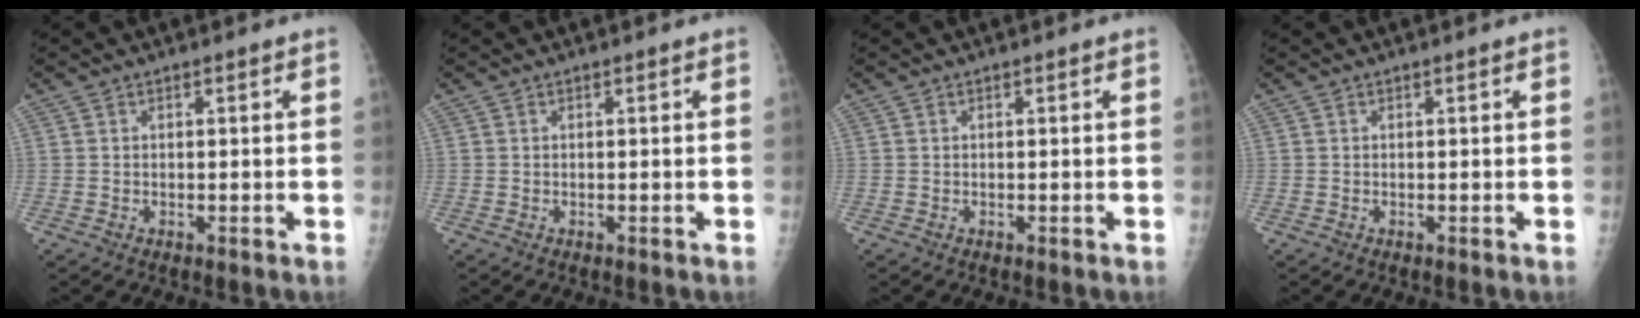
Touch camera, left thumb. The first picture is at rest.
{"total": 0.0}
{"total": 0.0}
{"total": 0.0}